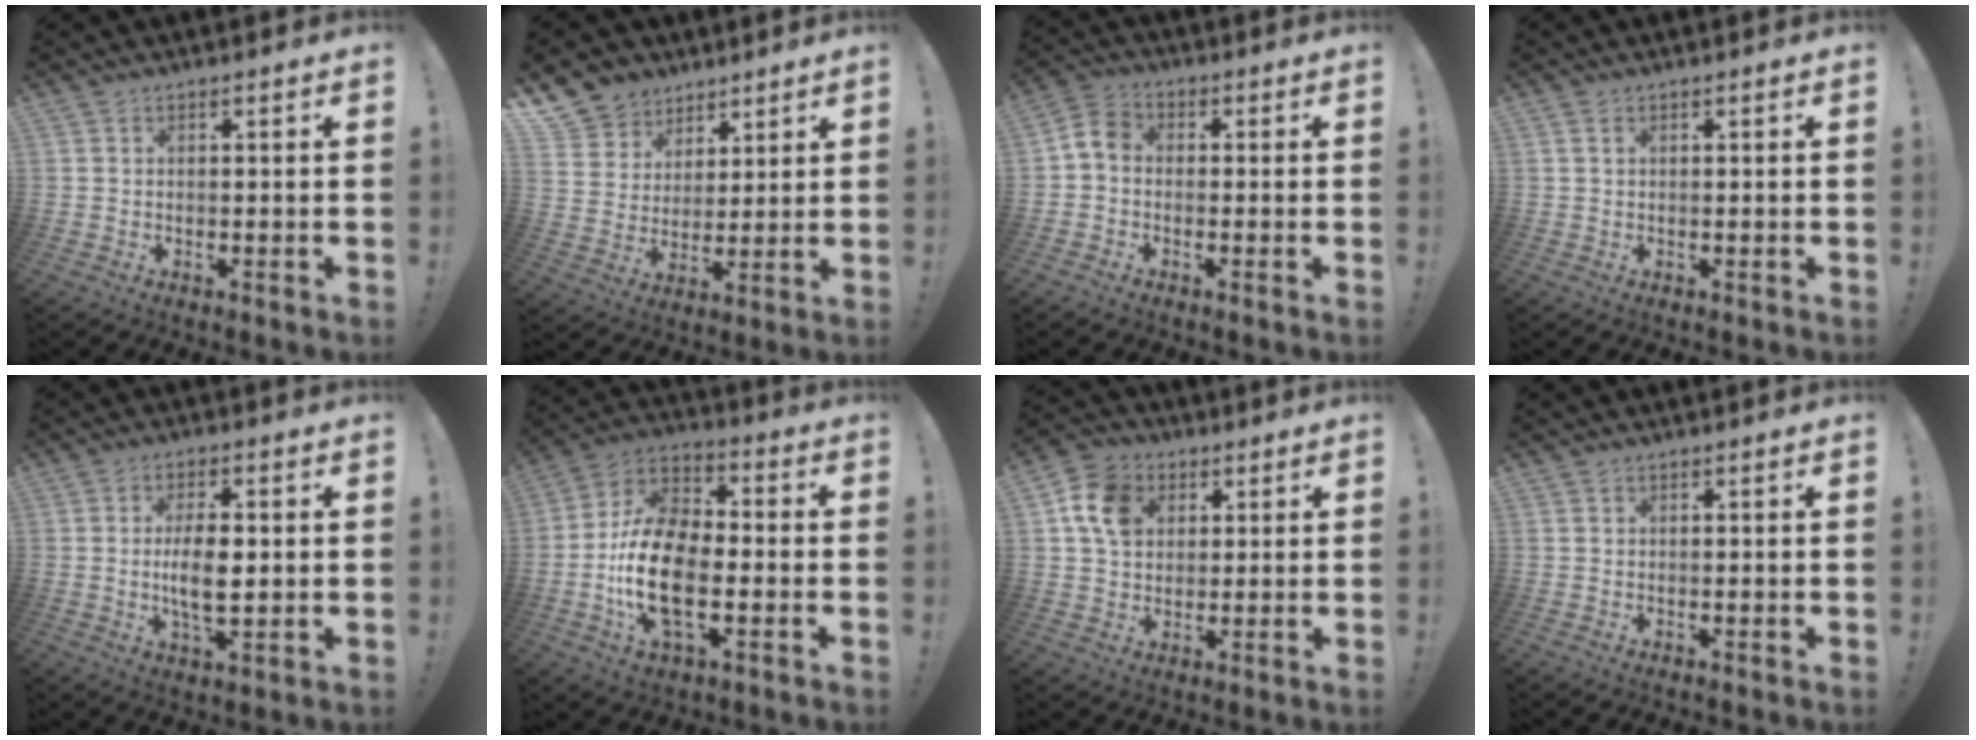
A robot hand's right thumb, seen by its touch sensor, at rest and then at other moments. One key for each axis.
{"total": 9.3, "fx": 6.0, "fy": 7.1, "fz": 0.9, "tx": -0.023, "ty": -0.049, "tz": 0.123}
{"total": 5.2, "fx": -1.0, "fy": 3.8, "fz": 3.4, "tx": -0.075, "ty": 0.017, "tz": -0.014}
{"total": 1.0, "fx": 0.5, "fy": 0.4, "fz": 0.8, "tx": -0.017, "ty": 0.002, "tz": 0.009}
{"total": 9.2, "fx": -0.1, "fy": 3.8, "fz": 8.3, "tx": -0.156, "ty": -0.009, "tz": -0.009}
{"total": 18.9, "fx": -4.4, "fy": 10.7, "fz": 14.9, "tx": -0.295, "ty": 0.022, "tz": -0.068}
{"total": 11.1, "fx": 3.5, "fy": 8.8, "fz": 5.6, "tx": -0.084, "ty": 0.003, "tz": 0.072}
{"total": 0.0}